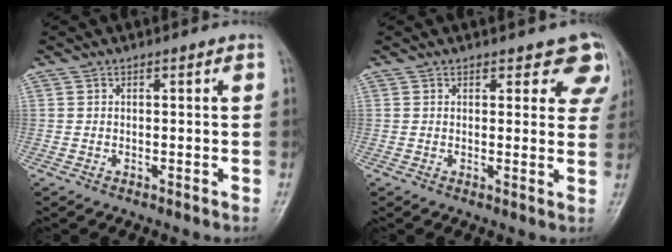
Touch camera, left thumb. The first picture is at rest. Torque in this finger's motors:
{"motor_torque": [0.12, 0.21, 0.23, 0.22, 0.03]}